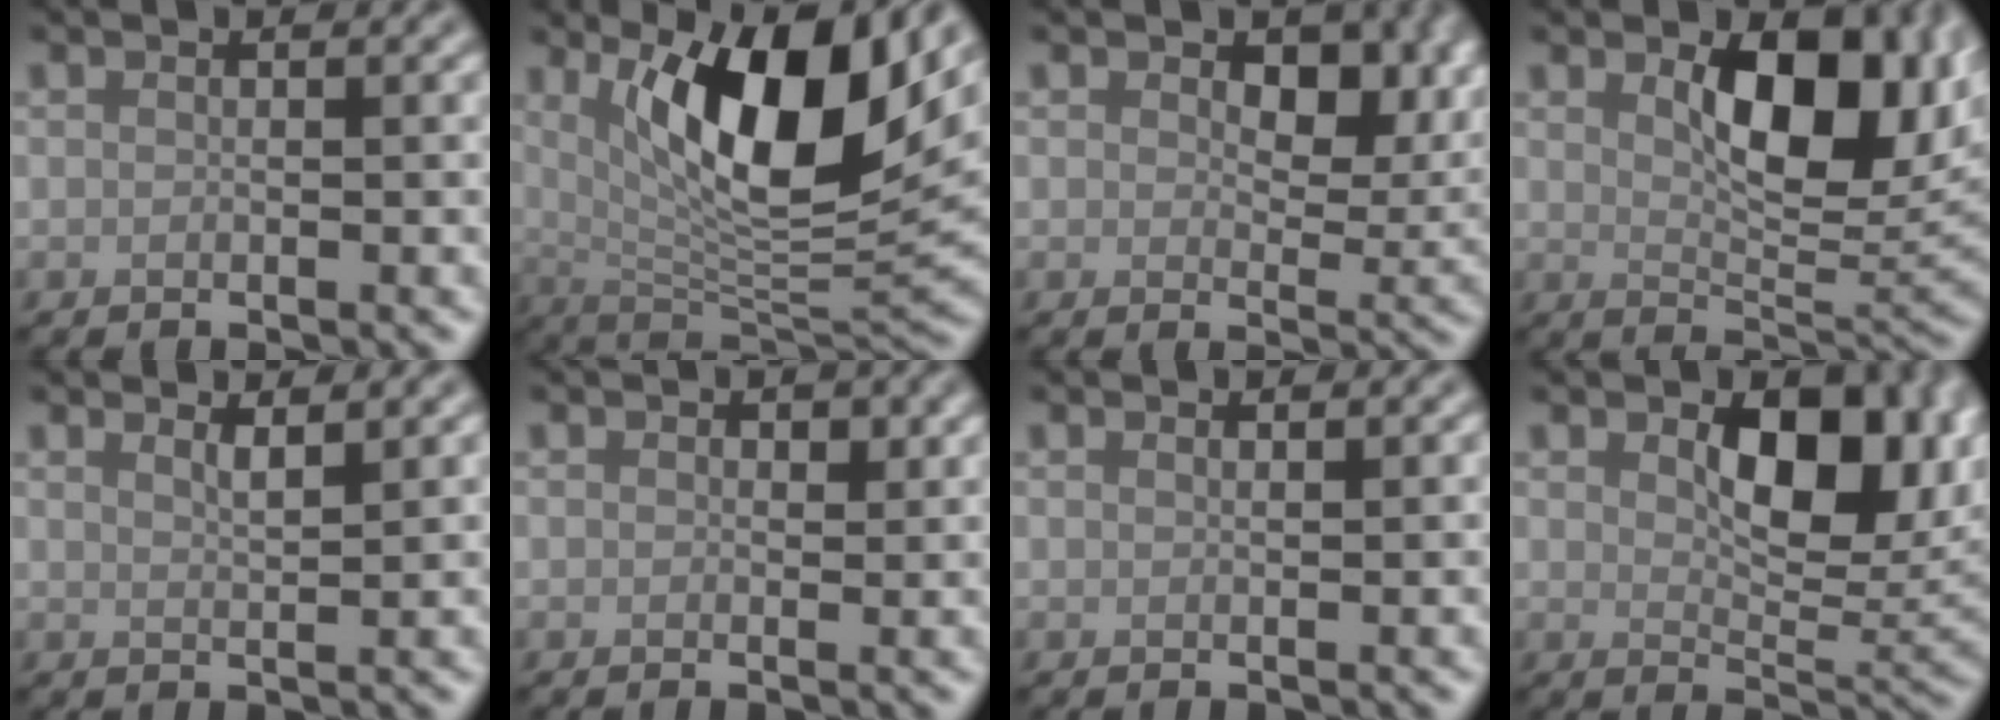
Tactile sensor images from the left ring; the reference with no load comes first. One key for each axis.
{"total": 11.5, "fx": 4.1, "fy": 3.8, "fz": 10.0, "tx": -0.156, "ty": -0.015, "tz": 0.074}
{"total": 7.4, "fx": 2.7, "fy": 4.5, "fz": 5.2, "tx": -0.073, "ty": -0.016, "tz": 0.039}
{"total": 9.5, "fx": 2.6, "fy": 4.5, "fz": 8.0, "tx": -0.119, "ty": -0.005, "tz": 0.045}
{"total": 1.6, "fx": 1.2, "fy": 0.4, "fz": 0.9, "tx": -0.006, "ty": 0.001, "tz": 0.017}
{"total": 0.9, "fx": 0.4, "fy": 0.6, "fz": 0.5, "tx": -0.004, "ty": -0.004, "tz": 0.006}
{"total": 0.6, "fx": 0.5, "fy": 0.1, "fz": 0.2, "tx": 0.001, "ty": 0.000, "tz": 0.008}
{"total": 8.9, "fx": 2.6, "fy": 4.6, "fz": 7.1, "tx": -0.108, "ty": -0.009, "tz": 0.046}